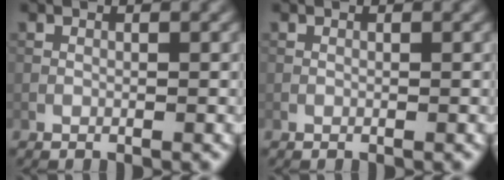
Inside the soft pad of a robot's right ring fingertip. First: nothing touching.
{"total": 0.0}